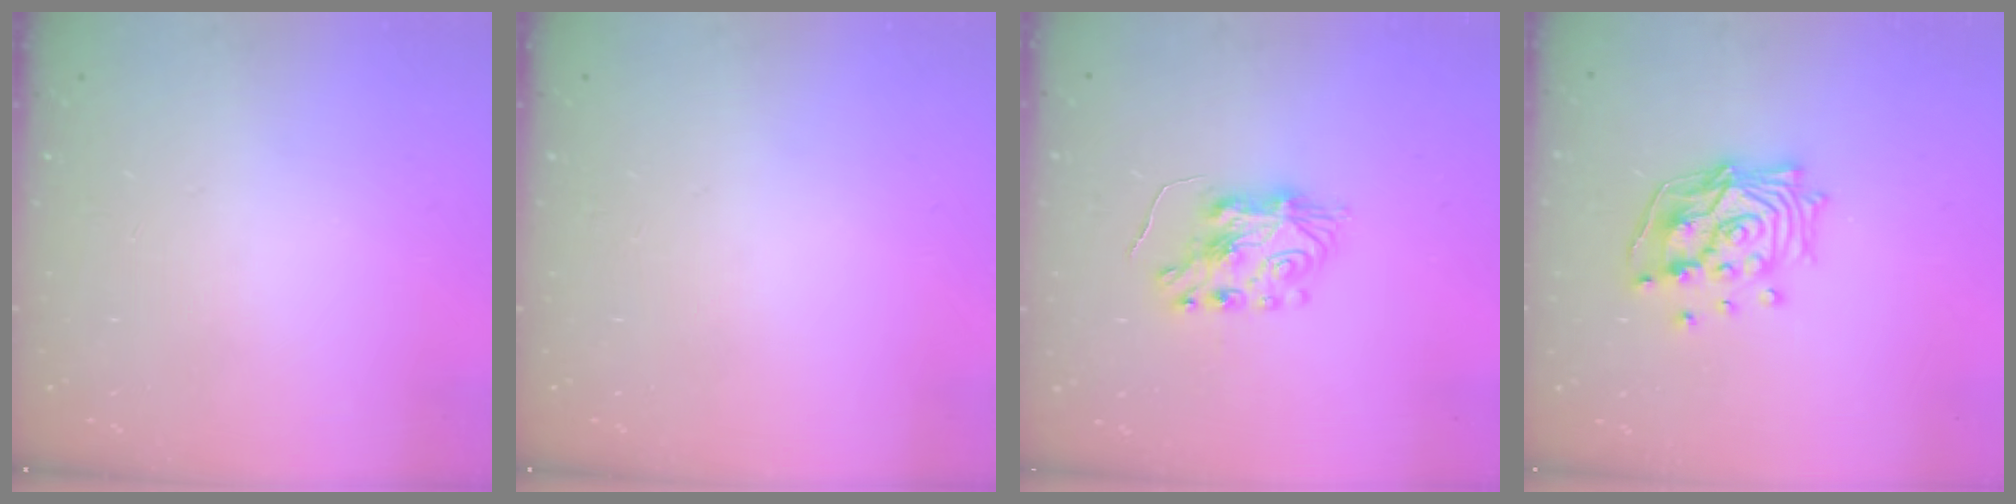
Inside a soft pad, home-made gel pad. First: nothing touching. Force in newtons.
{"total": 0.0}
{"total": 7.3, "press": 7.2, "slide": 0.6}
{"total": 15.4, "press": 15.2, "slide": 1.9}